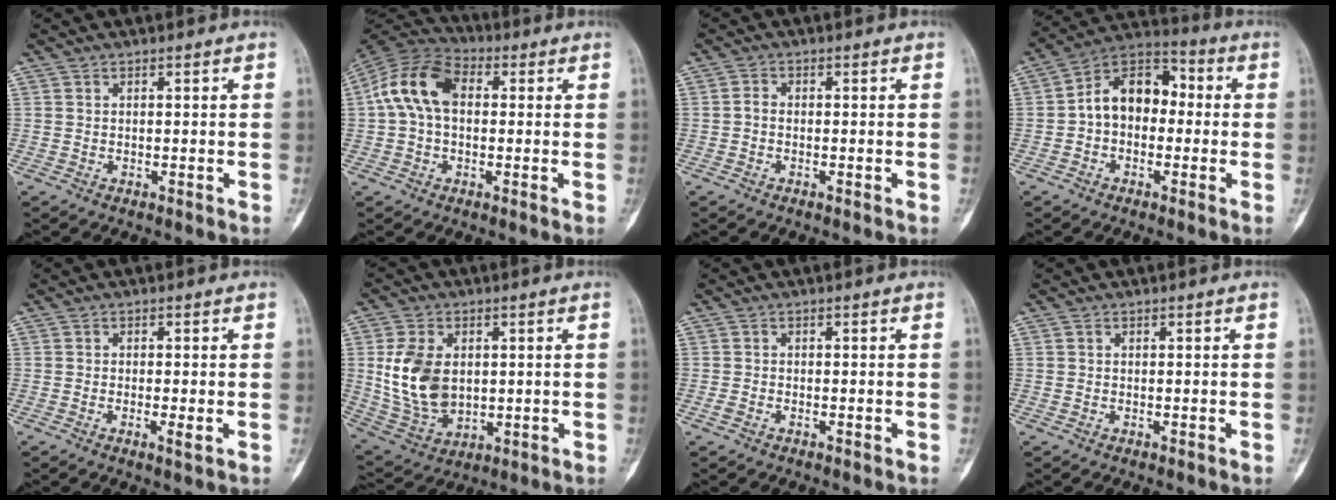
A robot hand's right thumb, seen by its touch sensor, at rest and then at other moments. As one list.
[{"total": 11.6, "force": [1.3, 7.6, 8.7], "torque": [-0.167, 0.033, 0.013]}, {"total": 1.3, "force": [-0.6, 0.8, 0.9], "torque": [-0.018, 0.004, -0.017]}, {"total": 11.7, "force": [-0.3, 8.3, 8.2], "torque": [-0.102, 0.043, -0.022]}, {"total": 1.9, "force": [-0.5, 0.2, 1.8], "torque": [-0.034, -0.006, -0.012]}, {"total": 13.3, "force": [1.3, 9.1, 9.6], "torque": [-0.170, -0.011, 0.042]}, {"total": 1.0, "force": [-0.6, 0.6, 0.6], "torque": [-0.016, 0.000, -0.013]}, {"total": 0.0}]